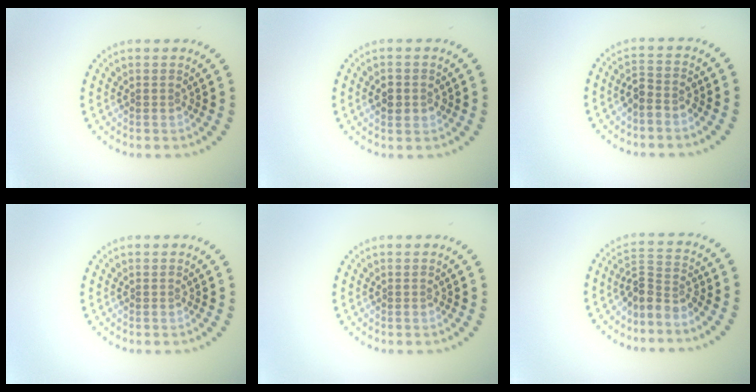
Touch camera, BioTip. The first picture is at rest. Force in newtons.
{"total": 1.8, "press": 1.8, "slide": 0.2}
{"total": 1.9, "press": 1.6, "slide": 1.0}
{"total": 0.0}
{"total": 0.0}
{"total": 3.0, "press": 2.2, "slide": 2.1}